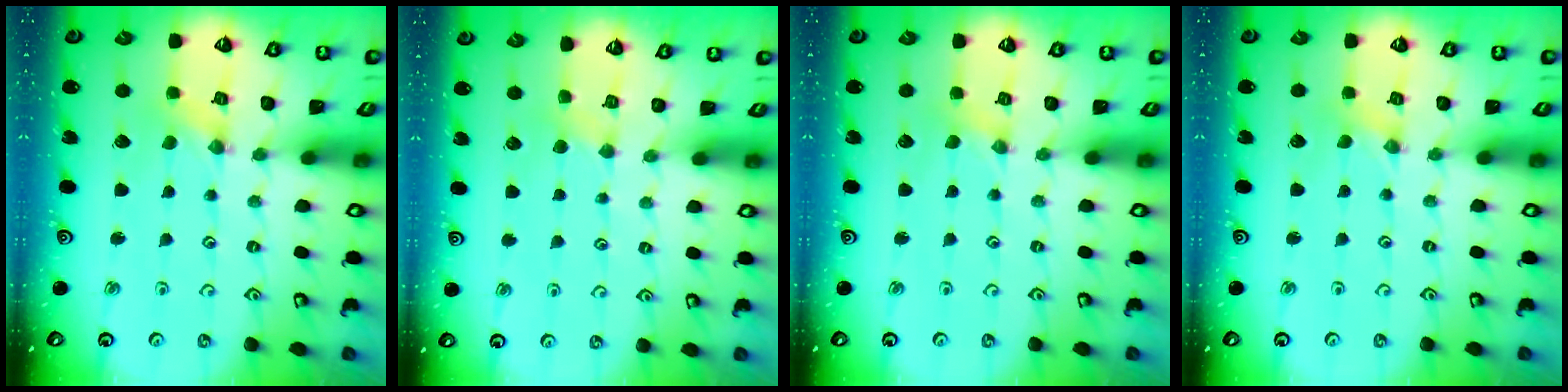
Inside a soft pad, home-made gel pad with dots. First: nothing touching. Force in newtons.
{"total": 2.8, "press": 2.8, "slide": 0.5}
{"total": 0.8, "press": 0.8, "slide": 0.2}
{"total": 0.0}